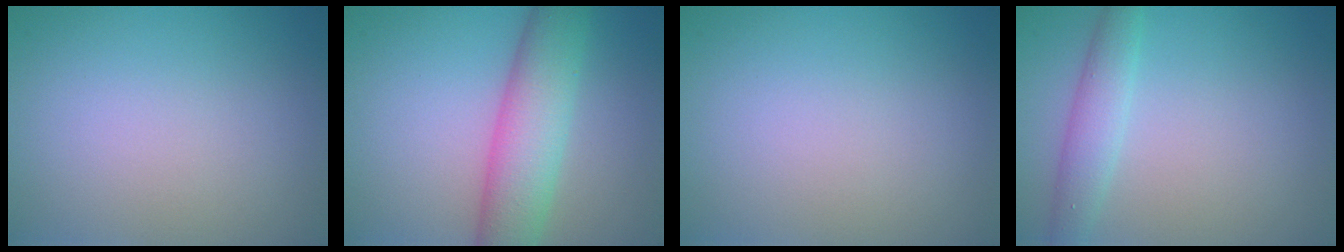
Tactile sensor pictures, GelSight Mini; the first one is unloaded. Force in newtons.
{"total": 6.3, "press": 6.3, "slide": 0.2}
{"total": 0.0}
{"total": 2.6, "press": 2.6, "slide": 0.1}